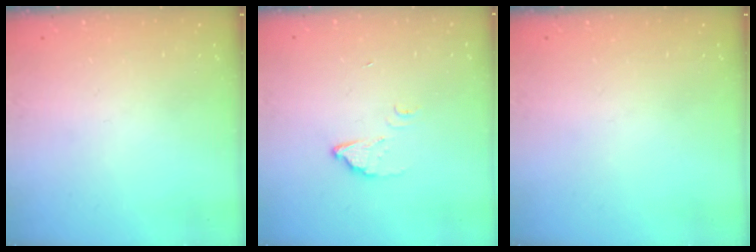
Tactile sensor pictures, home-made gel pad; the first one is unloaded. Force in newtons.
{"total": 3.5, "press": 3.4, "slide": 0.3}
{"total": 0.0}